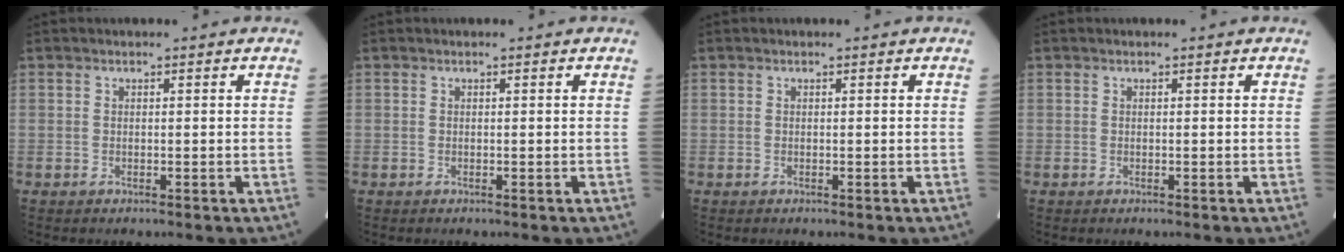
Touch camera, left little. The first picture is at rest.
{"total": 0.0}
{"total": 0.0}
{"total": 0.0}